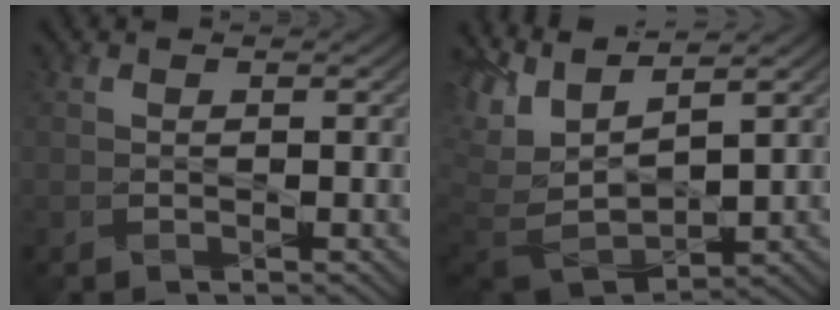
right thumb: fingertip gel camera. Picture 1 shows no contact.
{"total": 8.8, "force": [2.9, 4.3, 7.1], "torque": [-0.172, -0.011, 0.068]}